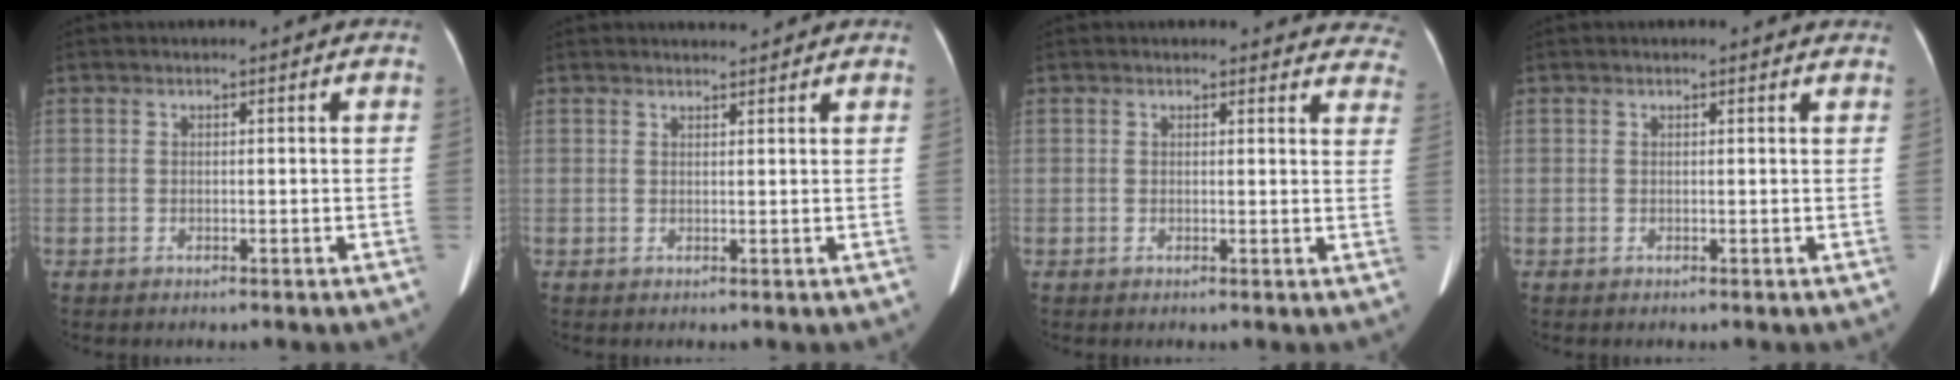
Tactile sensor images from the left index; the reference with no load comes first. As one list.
[{"total": 1.7, "force": [1.7, 0.1, 0.1], "torque": [-0.009, 0.007, 0.029]}, {"total": 11.7, "force": [11.1, 3.5, 1.4], "torque": [0.032, -0.043, 0.082]}, {"total": 2.1, "force": [2.0, 0.6, 0.2], "torque": [-0.008, 0.001, 0.010]}]